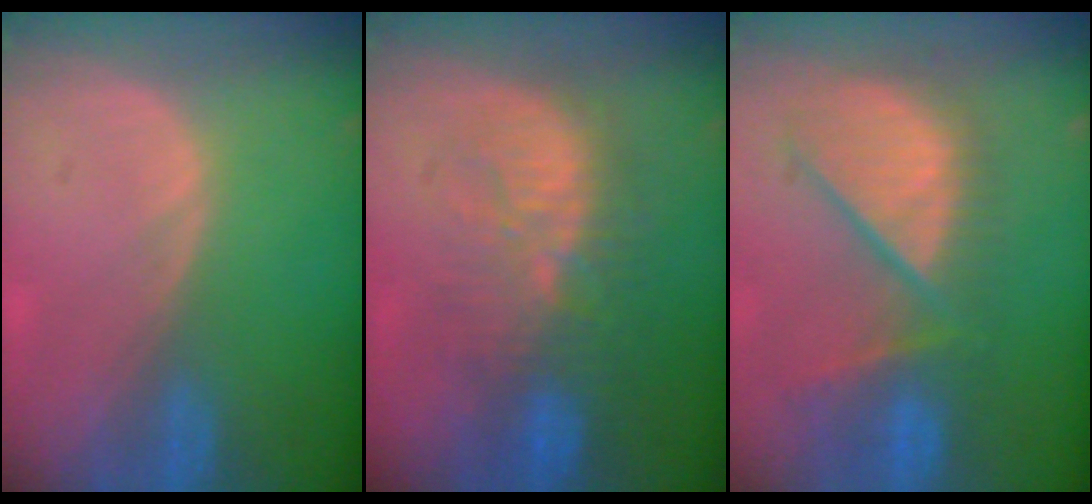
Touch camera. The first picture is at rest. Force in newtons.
{"total": 9.5, "press": 9.1, "slide": 2.6}
{"total": 10.5, "press": 9.7, "slide": 3.8}